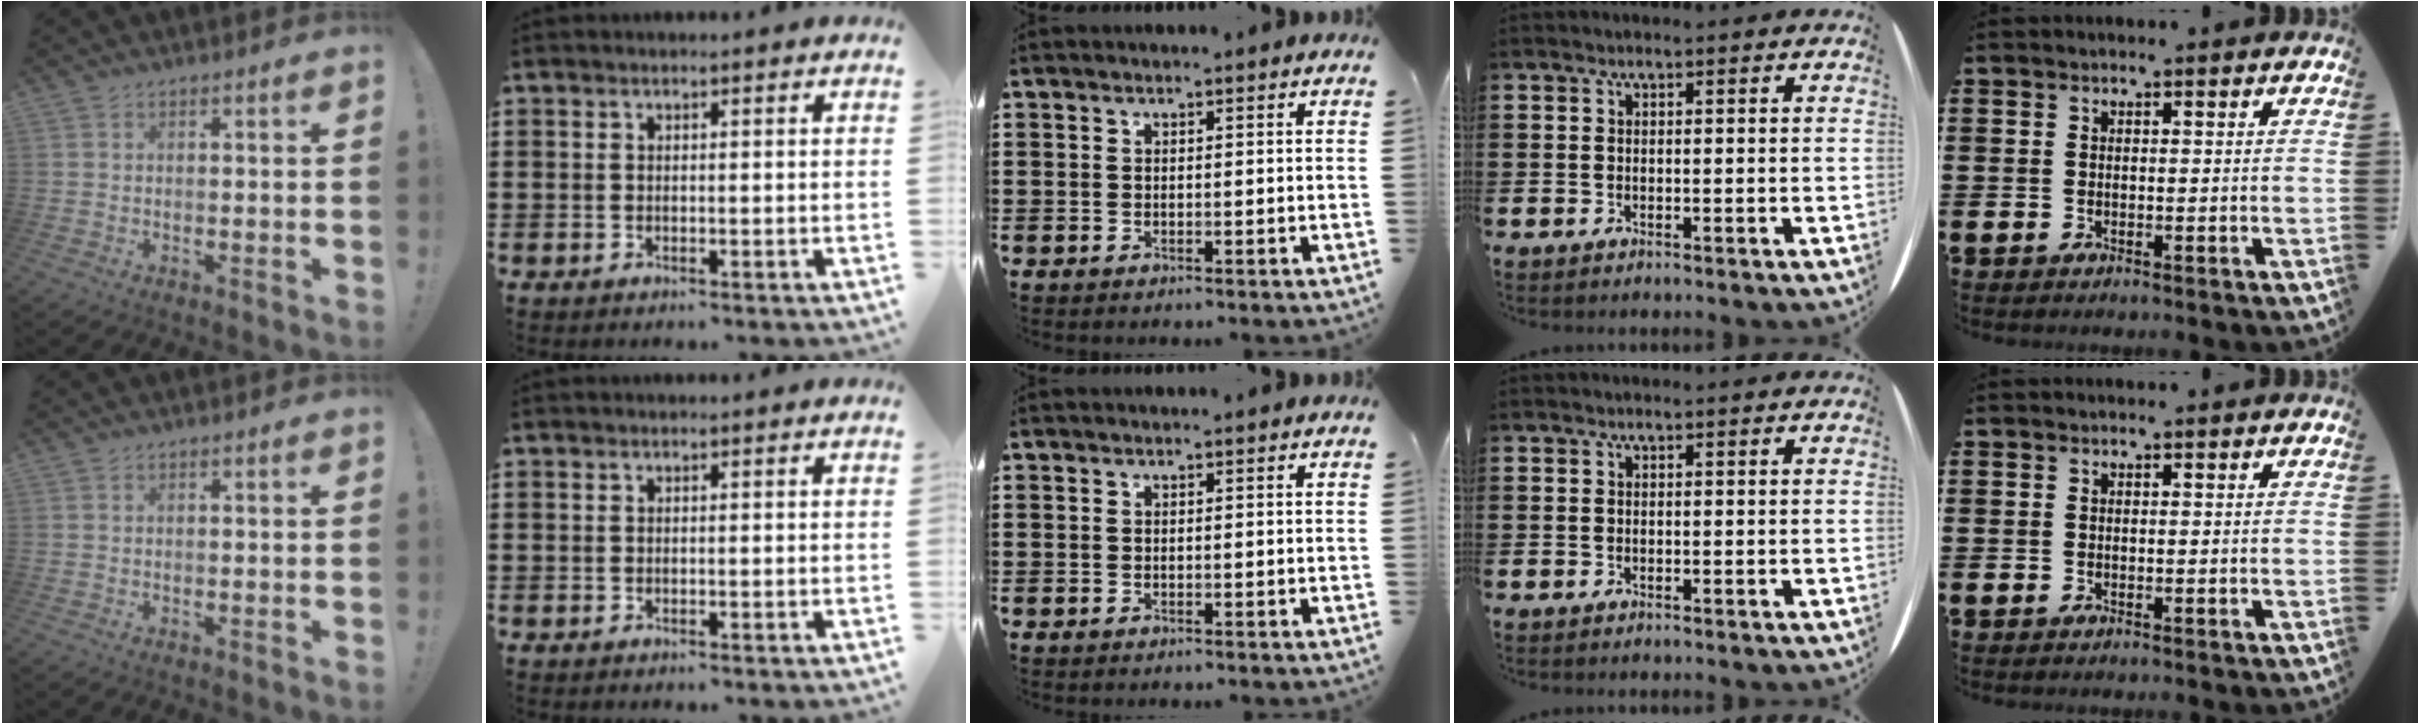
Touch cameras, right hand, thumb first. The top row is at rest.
{}